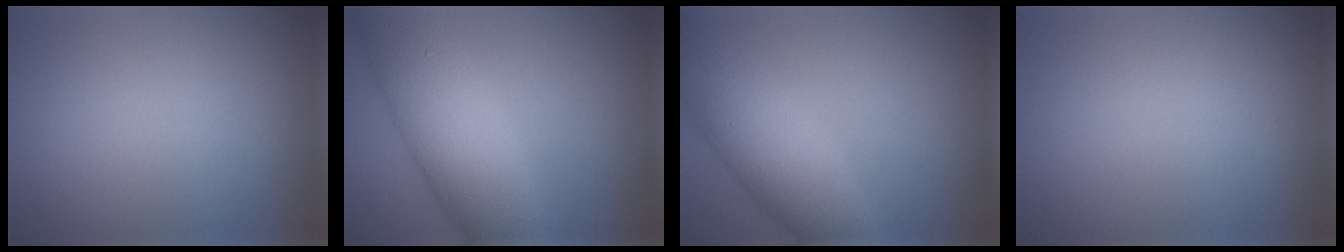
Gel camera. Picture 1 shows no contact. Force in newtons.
{"total": 9.0, "press": 9.0, "slide": 0.2}
{"total": 7.6, "press": 7.6, "slide": 0.2}
{"total": 0.0}